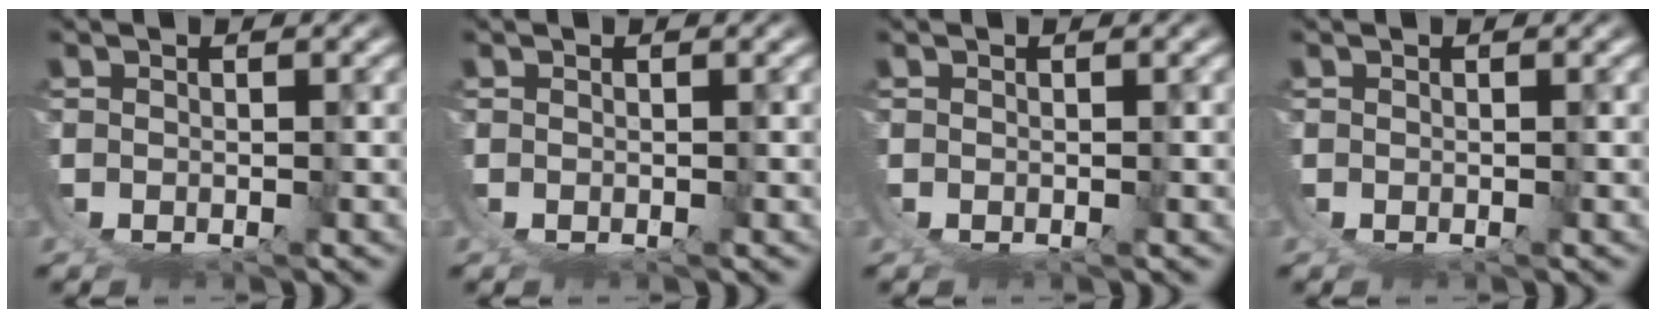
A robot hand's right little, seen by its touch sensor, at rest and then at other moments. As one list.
[{"total": 0.0}, {"total": 0.0}, {"total": 0.0}]